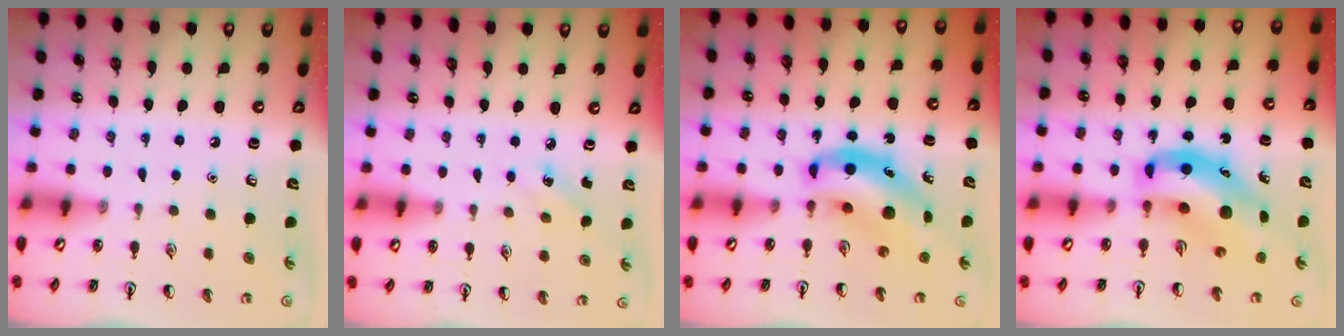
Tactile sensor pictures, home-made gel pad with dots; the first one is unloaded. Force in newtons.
{"total": 1.9, "press": 1.7, "slide": 0.7}
{"total": 9.1, "press": 8.8, "slide": 2.5}
{"total": 10.1, "press": 9.7, "slide": 2.8}